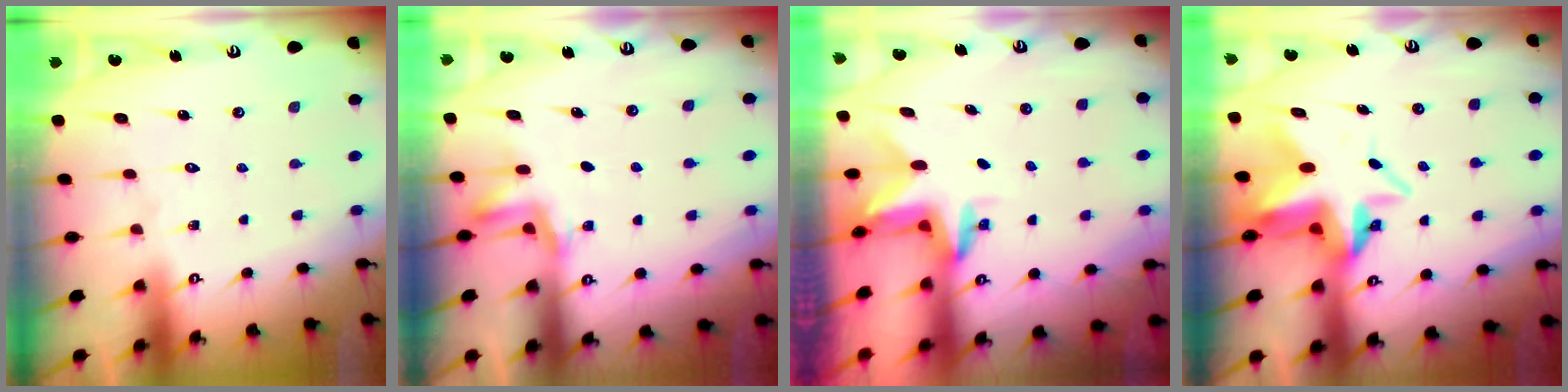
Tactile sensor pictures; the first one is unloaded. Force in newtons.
{"total": 3.0, "press": 2.9, "slide": 0.6}
{"total": 3.0, "press": 3.0, "slide": 0.2}
{"total": 7.7, "press": 7.6, "slide": 1.4}